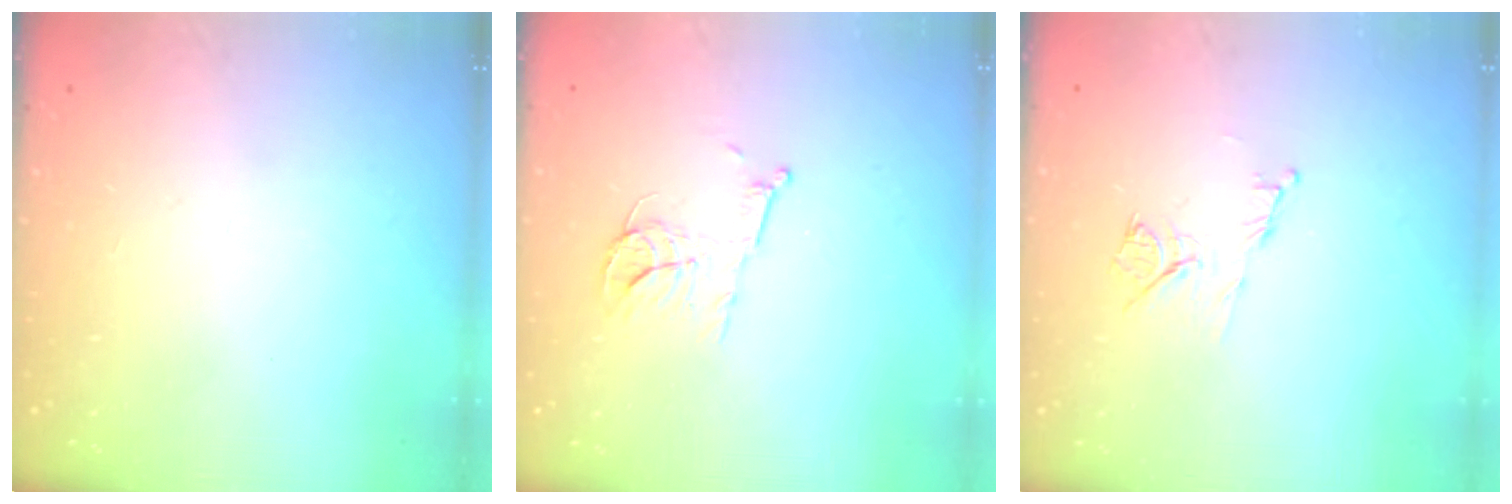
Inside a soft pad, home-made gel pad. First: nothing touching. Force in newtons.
{"total": 8.0, "press": 8.0, "slide": 0.3}
{"total": 7.2, "press": 7.1, "slide": 0.8}